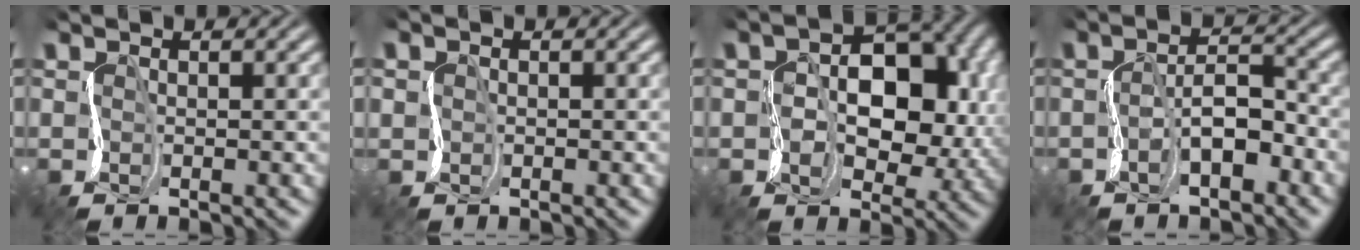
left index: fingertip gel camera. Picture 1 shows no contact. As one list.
[{"total": 1.3, "force": [-0.1, -0.4, -1.2], "torque": [0.000, 0.004, 0.001]}, {"total": 7.9, "force": [1.2, 5.4, 5.6], "torque": [-0.099, 0.011, 0.019]}, {"total": 1.7, "force": [-1.2, 0.6, 1.1], "torque": [-0.043, 0.013, -0.025]}]